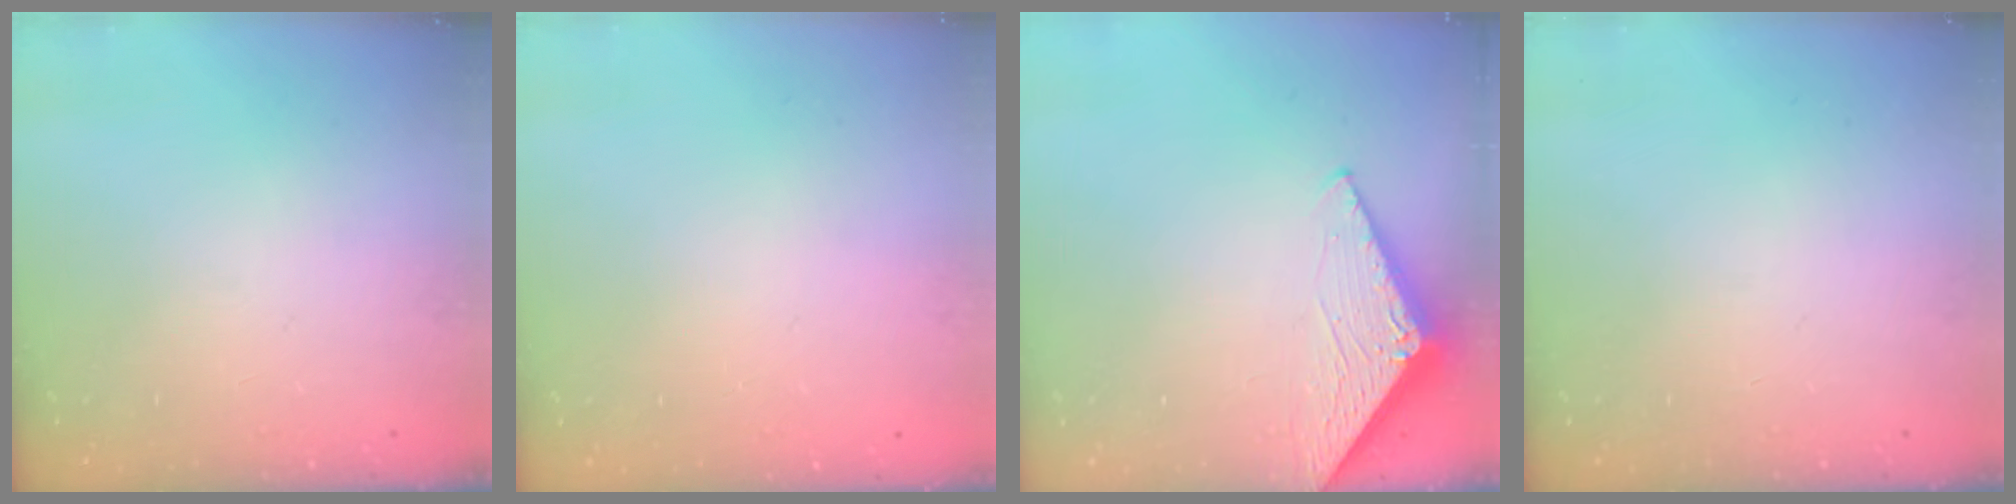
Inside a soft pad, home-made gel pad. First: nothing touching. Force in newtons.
{"total": 0.0}
{"total": 3.1, "press": 3.1, "slide": 0.2}
{"total": 0.0}